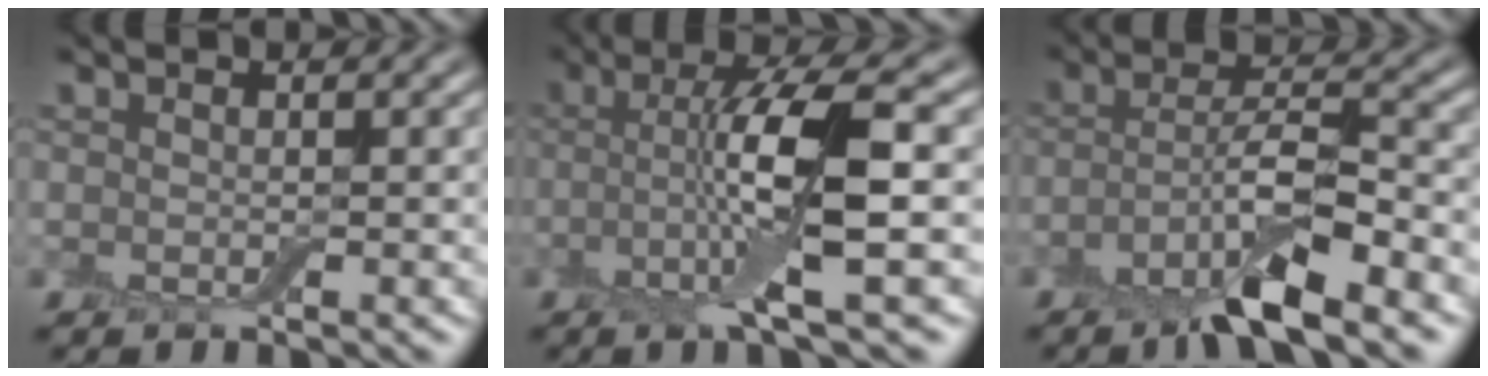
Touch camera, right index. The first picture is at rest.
{"total": 7.1, "force": [-0.4, 1.4, 7.0], "torque": [-0.124, 0.008, -0.010]}
{"total": 6.6, "force": [-3.6, 1.6, 5.3], "torque": [-0.090, 0.010, -0.074]}